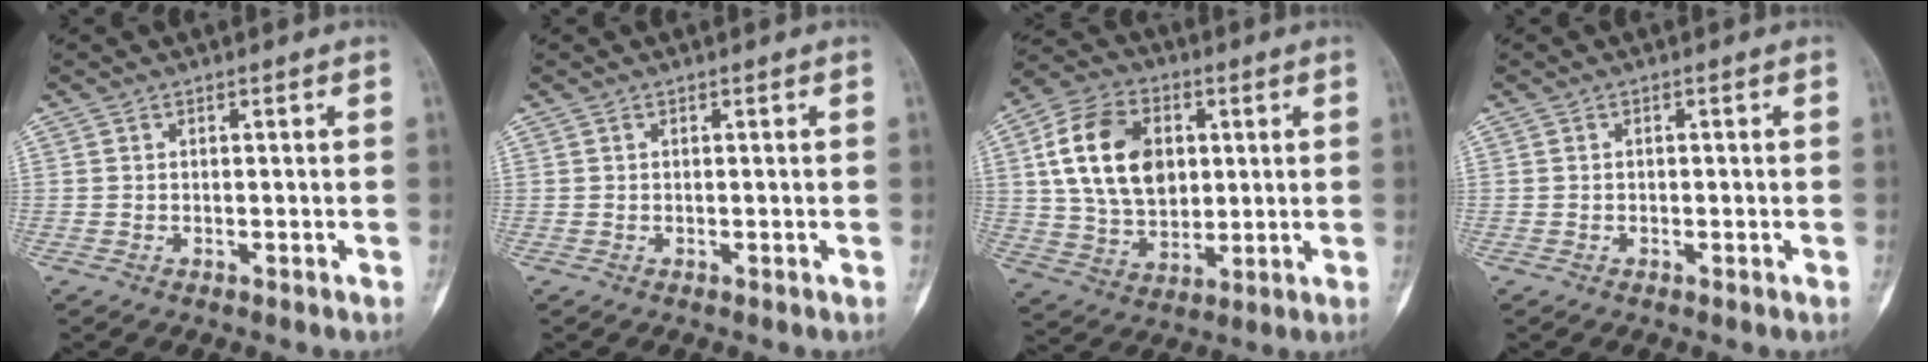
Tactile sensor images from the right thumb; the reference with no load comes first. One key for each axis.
{"total": 0.0}
{"total": 17.0, "fx": 3.6, "fy": 11.8, "fz": 11.7, "tx": -0.183, "ty": -0.002, "tz": 0.067}
{"total": 0.0}